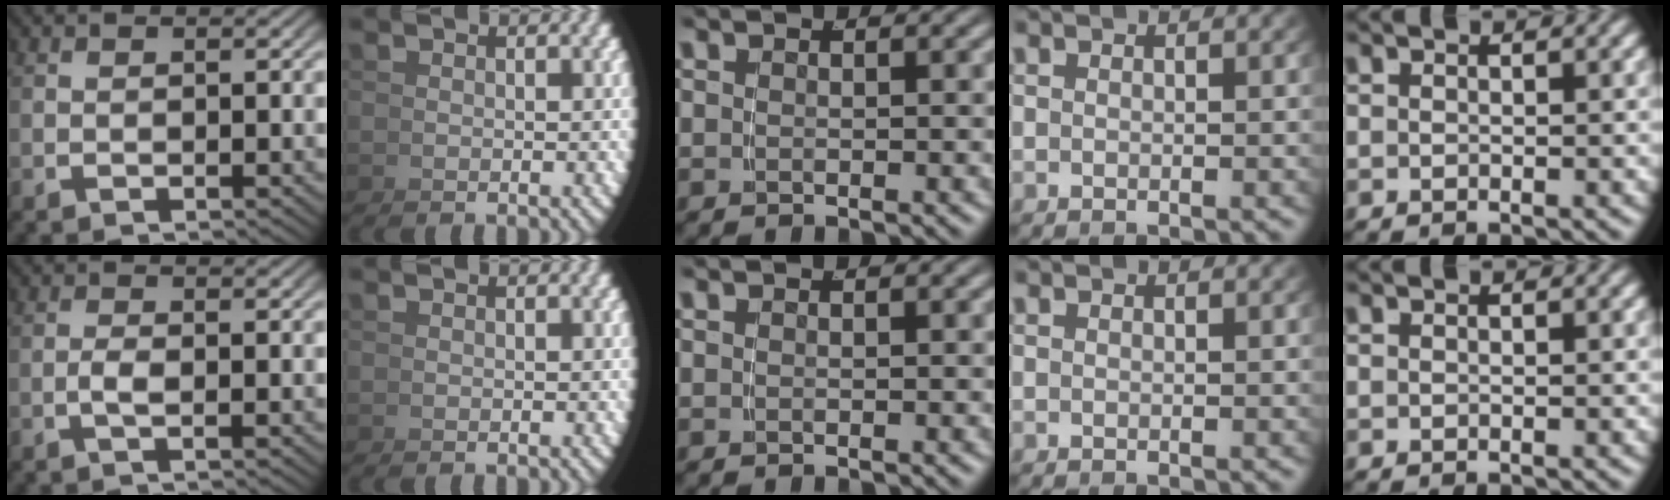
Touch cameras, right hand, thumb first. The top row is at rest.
{"thumb": {"total": 1.4, "force": [-0.4, 0.5, 1.2], "torque": [-0.035, -0.004, -0.007]}}